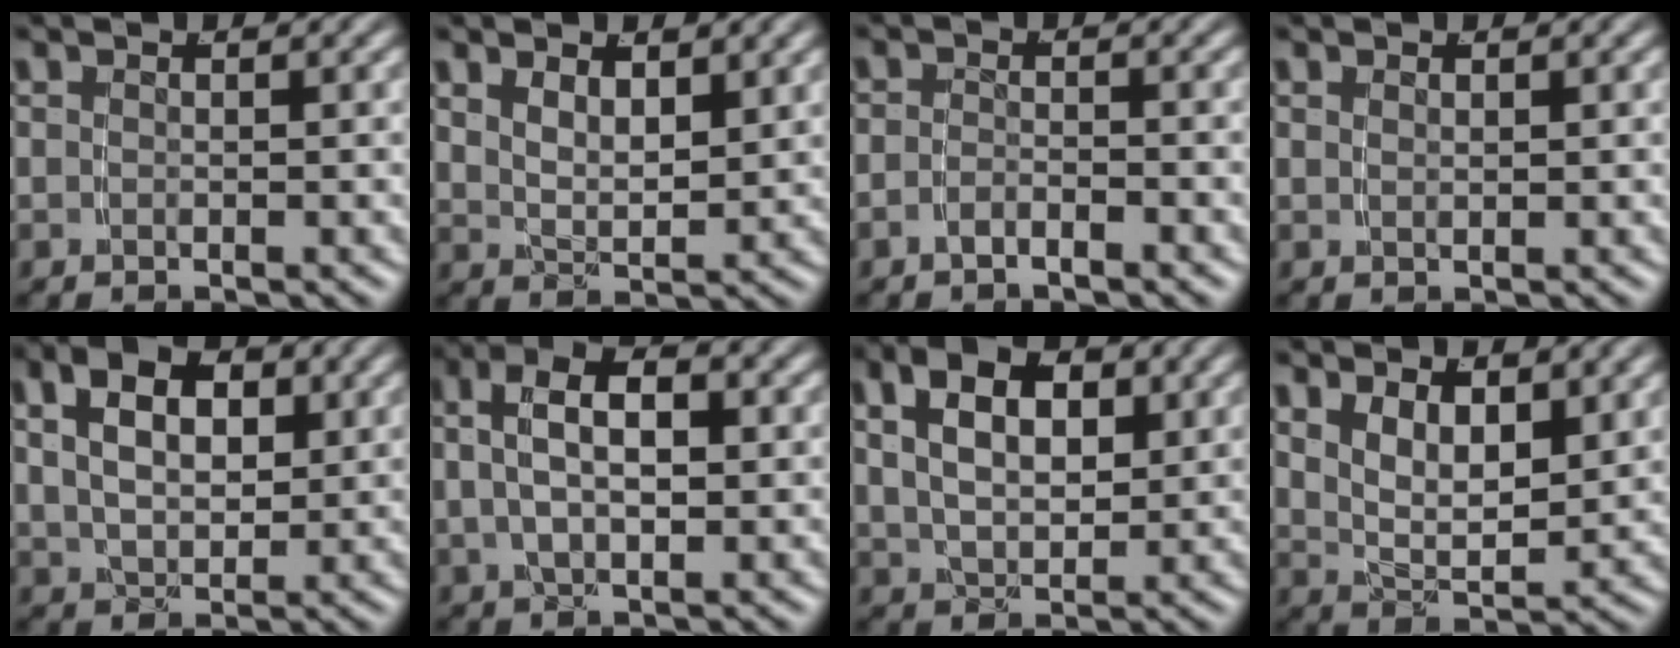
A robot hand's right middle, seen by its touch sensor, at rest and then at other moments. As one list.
[{"total": 3.4, "force": [1.4, 1.8, 2.5], "torque": [-0.051, -0.015, 0.031]}, {"total": 1.6, "force": [-1.5, 0.3, 0.5], "torque": [-0.009, -0.002, -0.030]}, {"total": 0.7, "force": [0.4, -0.5, 0.2], "torque": [0.000, -0.004, 0.013]}, {"total": 6.9, "force": [2.4, 4.5, 4.7], "torque": [-0.071, 0.005, 0.040]}, {"total": 7.0, "force": [1.7, 4.0, 5.5], "torque": [-0.087, 0.017, 0.017]}, {"total": 7.7, "force": [2.5, 5.1, 5.2], "torque": [-0.082, 0.006, 0.040]}, {"total": 5.7, "force": [1.5, 3.6, 4.2], "torque": [-0.077, -0.018, 0.027]}]